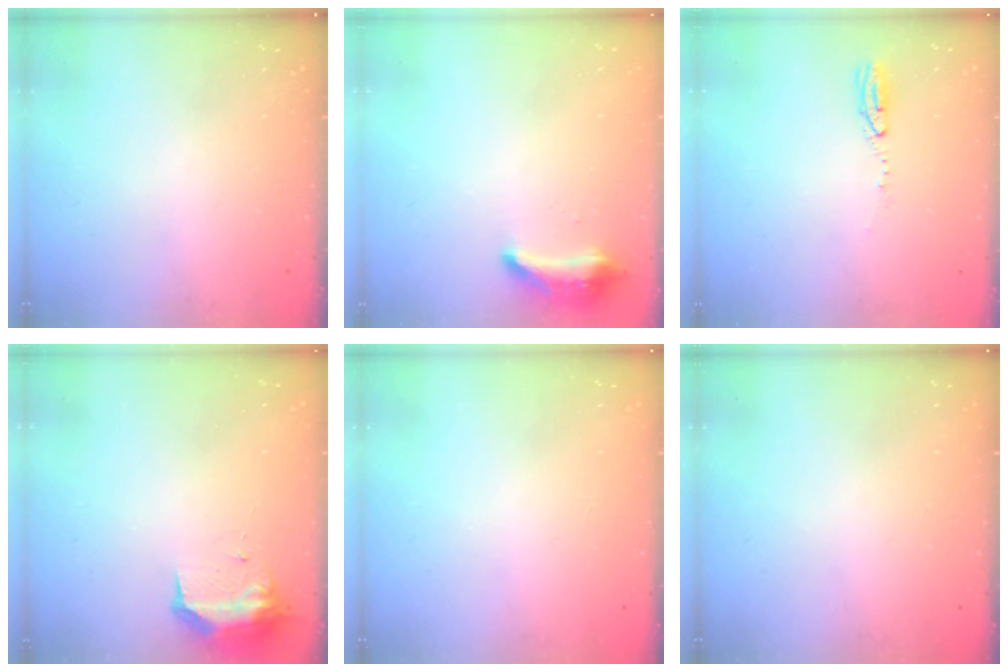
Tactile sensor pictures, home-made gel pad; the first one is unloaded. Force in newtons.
{"total": 9.1, "press": 9.1, "slide": 0.7}
{"total": 3.9, "press": 3.2, "slide": 2.2}
{"total": 9.0, "press": 9.0, "slide": 0.6}
{"total": 0.0}
{"total": 0.0}